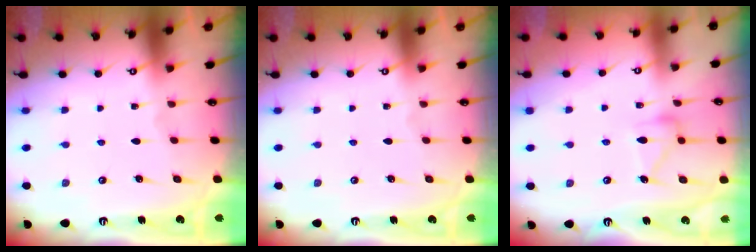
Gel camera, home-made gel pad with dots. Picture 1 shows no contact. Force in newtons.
{"total": 0.0}
{"total": 12.4, "press": 12.4, "slide": 0.6}